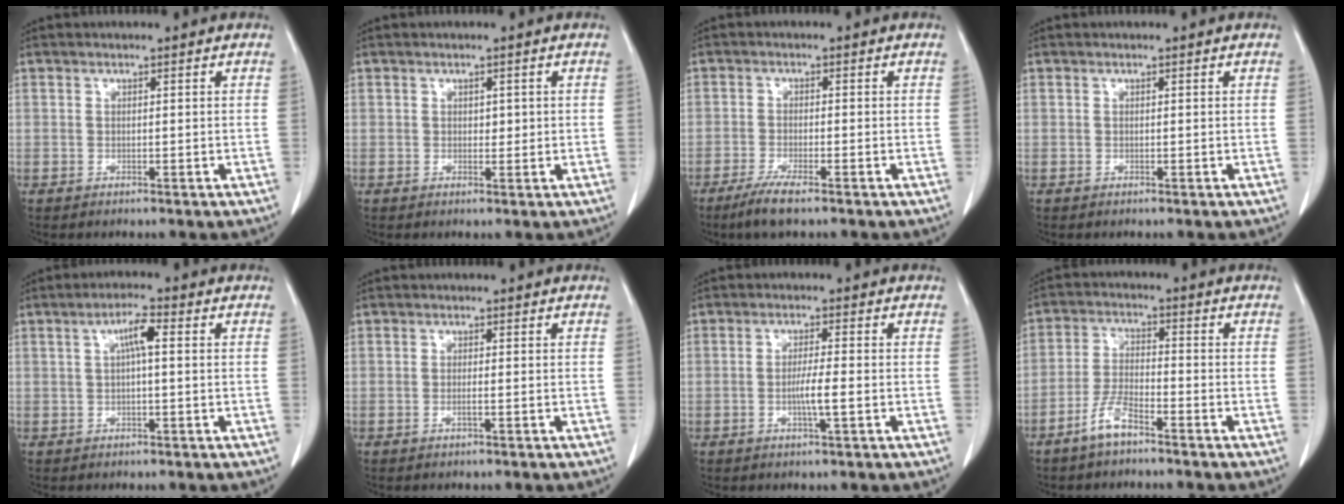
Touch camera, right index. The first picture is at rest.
{"total": 1.3, "force": [0.2, 0.9, 1.0], "torque": [-0.010, 0.000, 0.004]}
{"total": 4.4, "force": [-3.1, 0.4, 3.1], "torque": [-0.062, -0.011, -0.056]}
{"total": 0.0}
{"total": 3.6, "force": [0.7, 0.5, 3.5], "torque": [-0.065, 0.009, 0.010]}
{"total": 0.7, "force": [-0.2, -0.1, 0.6], "torque": [-0.010, 0.002, -0.003]}
{"total": 3.5, "force": [-0.8, -0.2, 3.4], "torque": [-0.060, -0.002, -0.013]}
{"total": 5.4, "force": [-3.9, 1.1, 3.5], "torque": [-0.080, -0.002, -0.077]}